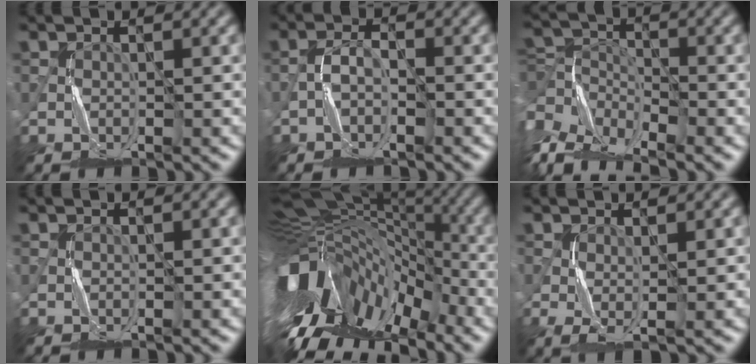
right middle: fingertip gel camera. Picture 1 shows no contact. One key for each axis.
{"total": 1.9, "fx": -1.3, "fy": 0.8, "fz": 1.1, "tx": -0.016, "ty": 0.008, "tz": -0.029}
{"total": 8.8, "fx": -6.1, "fy": 4.0, "fz": 4.9, "tx": -0.089, "ty": -0.002, "tz": -0.111}
{"total": 0.0}
{"total": 15.5, "fx": -4.4, "fy": 9.3, "fz": 11.6, "tx": -0.227, "ty": 0.002, "tz": -0.068}
{"total": 1.7, "fx": 0.1, "fy": 0.5, "fz": 1.6, "tx": -0.040, "ty": -0.002, "tz": 0.003}